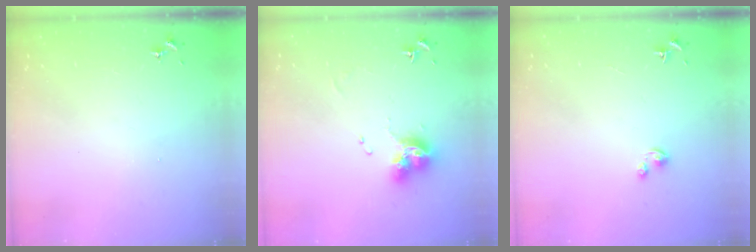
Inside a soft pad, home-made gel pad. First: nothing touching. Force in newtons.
{"total": 10.9, "press": 10.9, "slide": 0.8}
{"total": 2.5, "press": 2.5, "slide": 0.2}